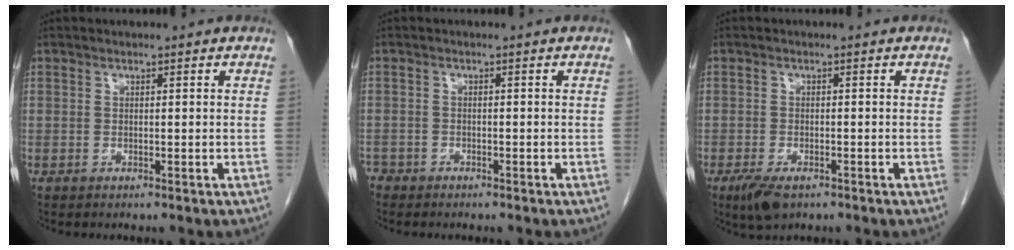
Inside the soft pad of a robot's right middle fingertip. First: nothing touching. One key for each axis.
{"total": 2.2, "fx": -1.9, "fy": 1.2, "fz": 0.2, "tx": -0.004, "ty": 0.002, "tz": -0.036}
{"total": 4.3, "fx": -2.6, "fy": 1.7, "fz": 2.9, "tx": -0.060, "ty": -0.008, "tz": -0.042}